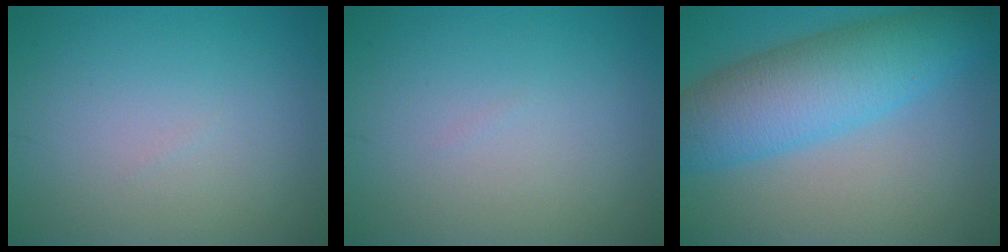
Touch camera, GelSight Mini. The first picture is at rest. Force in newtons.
{"total": 0.0}
{"total": 8.6, "press": 8.6, "slide": 0.1}